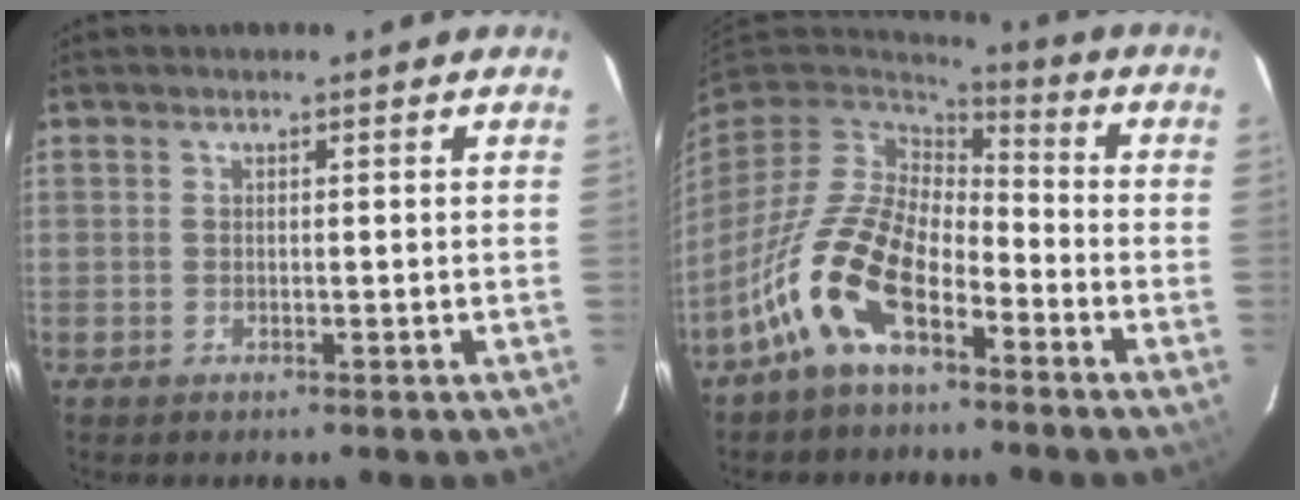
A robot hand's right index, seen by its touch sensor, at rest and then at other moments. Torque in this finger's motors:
{"motor_torque": [1.25, -0.89, 0.97, 0.21]}